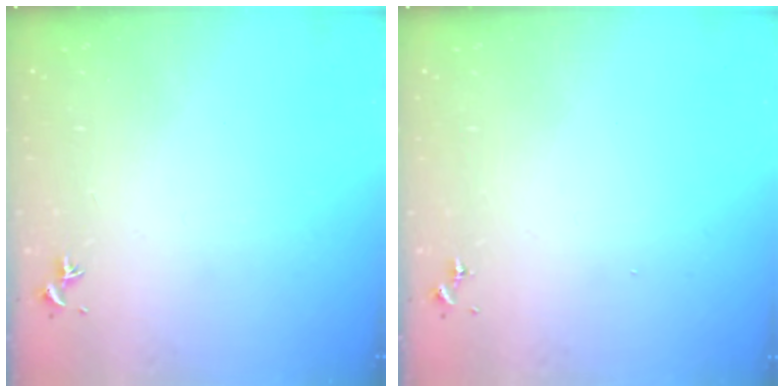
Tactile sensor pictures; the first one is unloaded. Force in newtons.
{"total": 0.0}